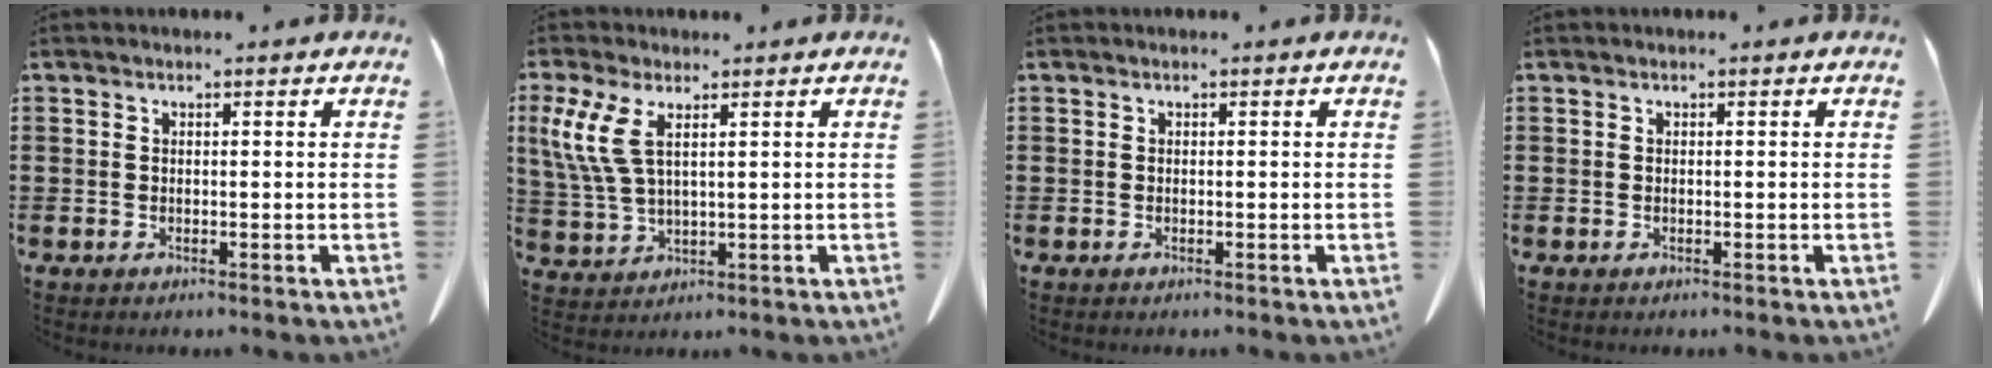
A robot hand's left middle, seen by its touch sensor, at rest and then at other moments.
{"total": 6.5, "force": [2.9, 2.5, 5.3], "torque": [-0.135, -0.002, 0.047]}
{"total": 0.0}
{"total": 0.0}